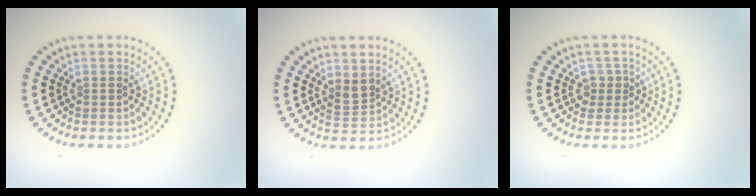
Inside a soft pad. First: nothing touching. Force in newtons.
{"total": 1.7, "press": 1.4, "slide": 0.9}
{"total": 1.4, "press": 1.0, "slide": 1.0}